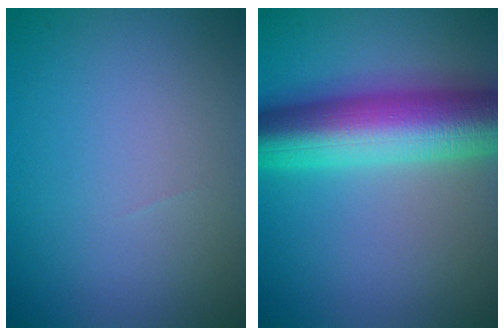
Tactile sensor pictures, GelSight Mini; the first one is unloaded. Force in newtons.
{"total": 11.8, "press": 11.8, "slide": 0.1}